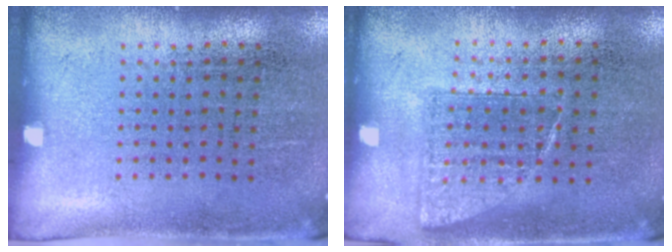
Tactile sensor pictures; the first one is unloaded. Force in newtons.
{"total": 0.7, "press": 0.7, "slide": 0.2}